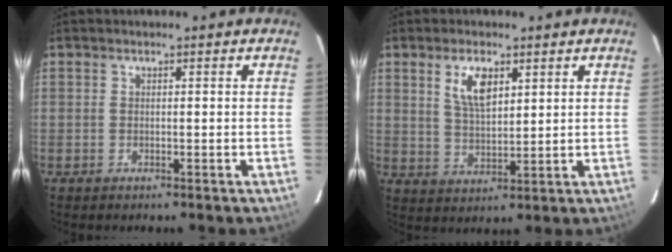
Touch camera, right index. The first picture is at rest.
{"total": 6.7, "force": [3.1, 3.0, 5.0], "torque": [-0.090, 0.004, 0.064]}